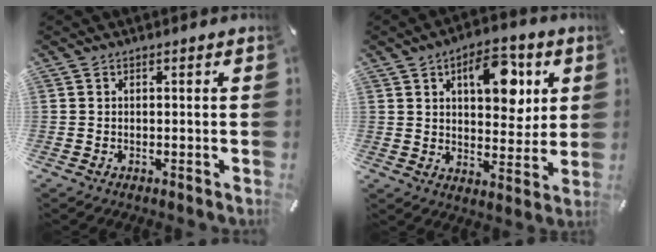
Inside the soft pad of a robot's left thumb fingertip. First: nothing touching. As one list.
[{"total": 13.1, "force": [5.3, 7.4, 9.4], "torque": [-0.113, -0.017, 0.084]}]